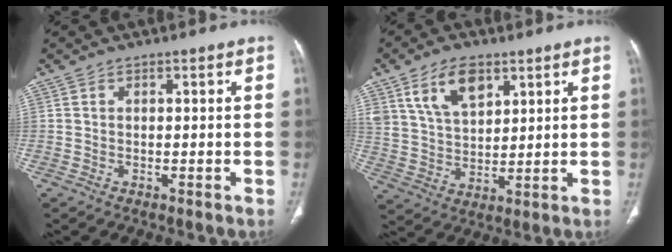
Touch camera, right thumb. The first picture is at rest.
{"total": 10.6, "force": [5.8, 6.0, 6.5], "torque": [-0.103, -0.023, 0.116]}